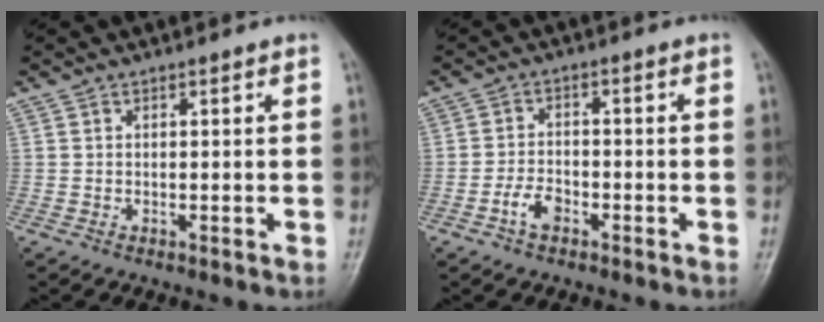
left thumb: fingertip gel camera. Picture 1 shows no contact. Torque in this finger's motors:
{"motor_torque": [-0.22, 0.38, 0.29, 0.37, 0.01]}